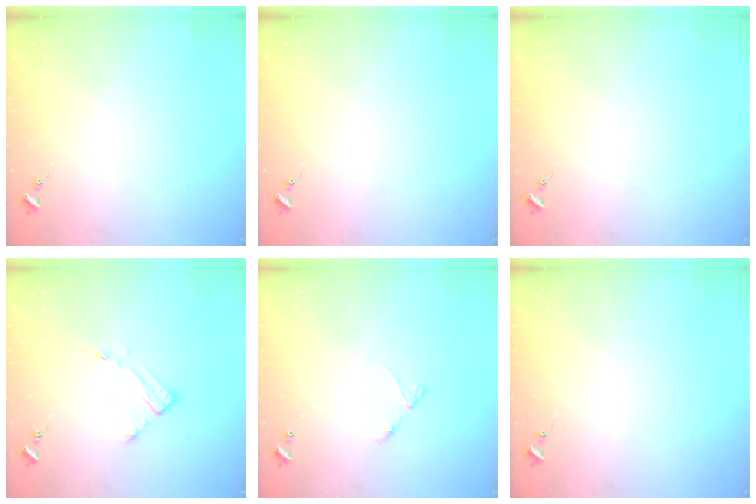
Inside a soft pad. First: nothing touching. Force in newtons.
{"total": 0.0}
{"total": 0.0}
{"total": 3.0, "press": 3.0, "slide": 0.3}
{"total": 4.7, "press": 4.7, "slide": 0.4}
{"total": 0.0}